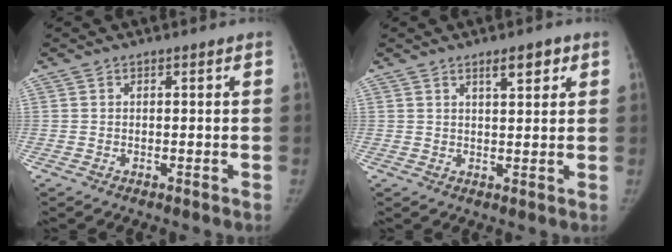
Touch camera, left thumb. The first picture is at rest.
{"total": 4.0, "force": [2.4, 1.3, 3.0], "torque": [-0.030, -0.012, 0.038]}